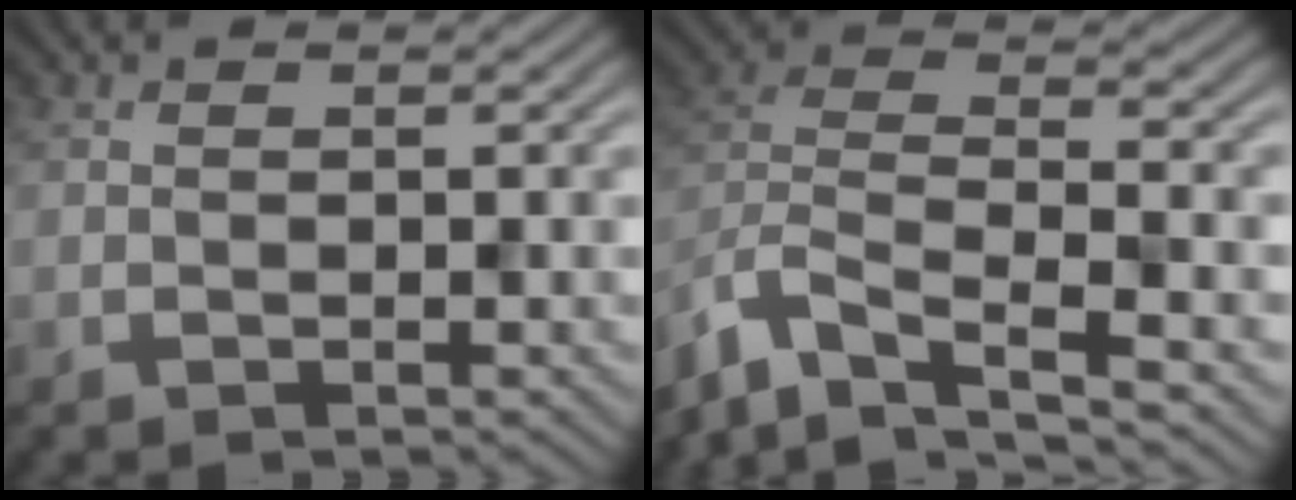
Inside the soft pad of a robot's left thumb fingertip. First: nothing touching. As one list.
[{"total": 10.4, "force": [-7.9, 3.2, 6.0], "torque": [-0.139, -0.010, -0.153]}]